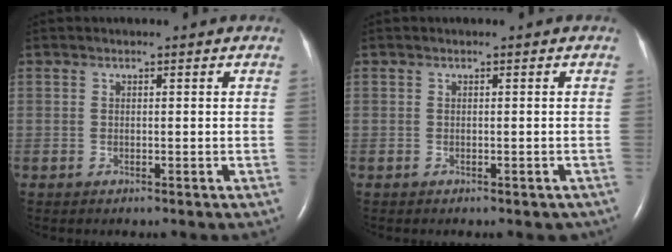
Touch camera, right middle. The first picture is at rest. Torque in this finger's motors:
{"motor_torque": [-0.06, 0.03, 0.03, 0.00]}